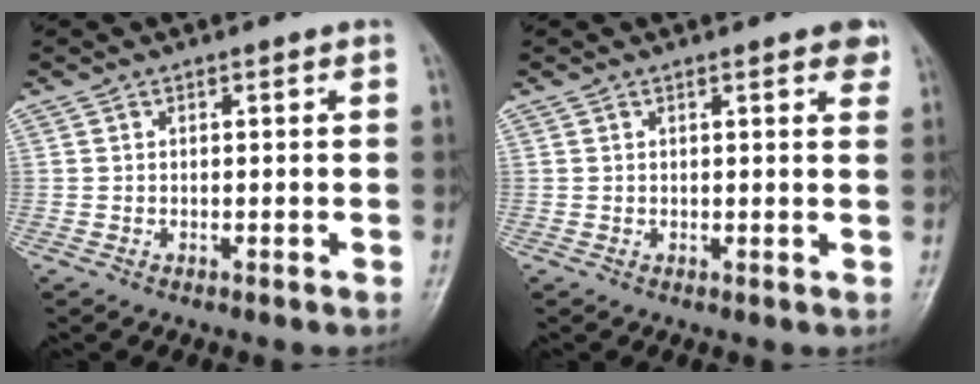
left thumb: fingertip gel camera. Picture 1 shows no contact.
{"total": 3.3, "force": [2.0, 0.8, 2.5], "torque": [-0.020, -0.003, 0.021]}